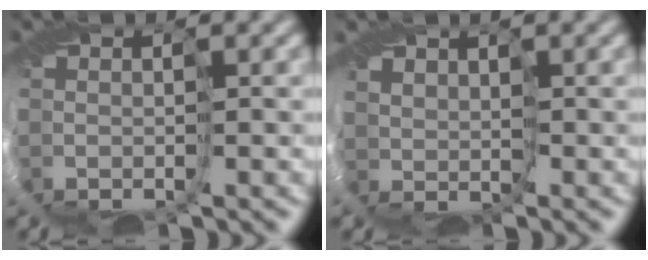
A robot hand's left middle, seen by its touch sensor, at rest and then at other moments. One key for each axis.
{"total": 1.3, "fx": 1.1, "fy": 0.6, "fz": -0.3, "tx": 0.003, "ty": -0.002, "tz": 0.017}